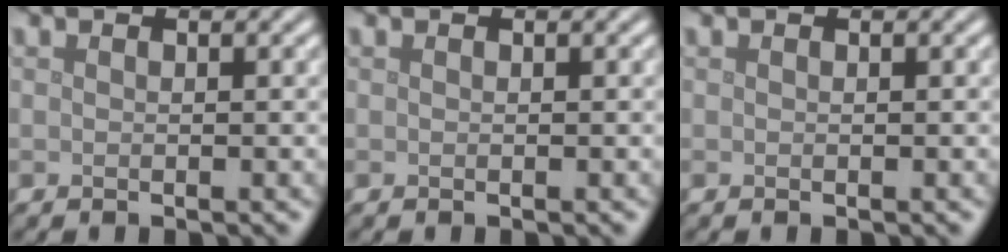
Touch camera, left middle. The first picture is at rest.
{"total": 0.0}
{"total": 0.0}